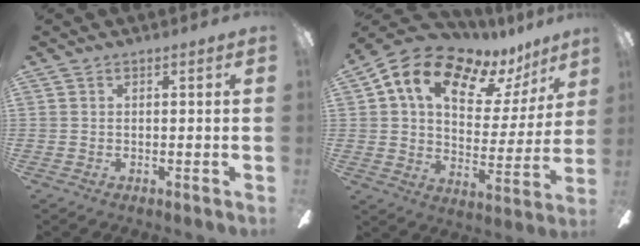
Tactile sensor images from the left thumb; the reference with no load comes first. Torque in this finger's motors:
{"motor_torque": [0.90, 1.13, 1.39, -1.38, 0.19]}